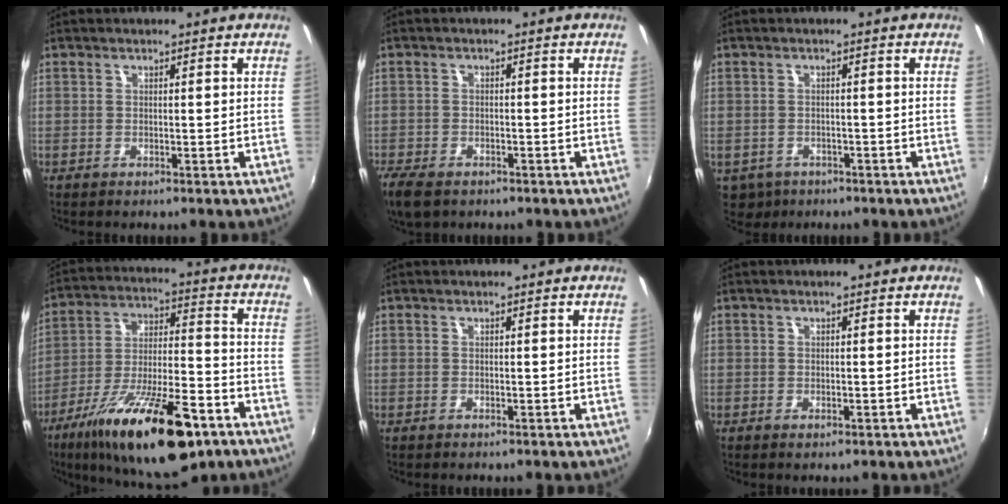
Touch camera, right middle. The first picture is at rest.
{"total": 6.9, "force": [-4.9, 3.2, 3.5], "torque": [-0.096, -0.024, -0.093]}
{"total": 5.3, "force": [-2.7, 4.0, 2.2], "torque": [-0.052, -0.013, -0.034]}
{"total": 24.2, "force": [-14.4, 7.4, 18.0], "torque": [-0.315, -0.035, -0.227]}
{"total": 0.0}
{"total": 0.5, "force": [-0.3, 0.2, 0.4], "torque": [-0.005, -0.003, -0.004]}